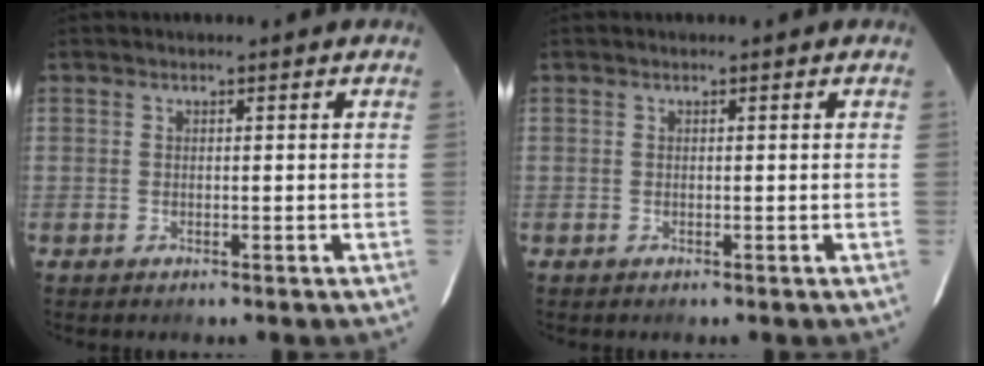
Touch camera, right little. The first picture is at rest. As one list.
[{"total": 0.0}]